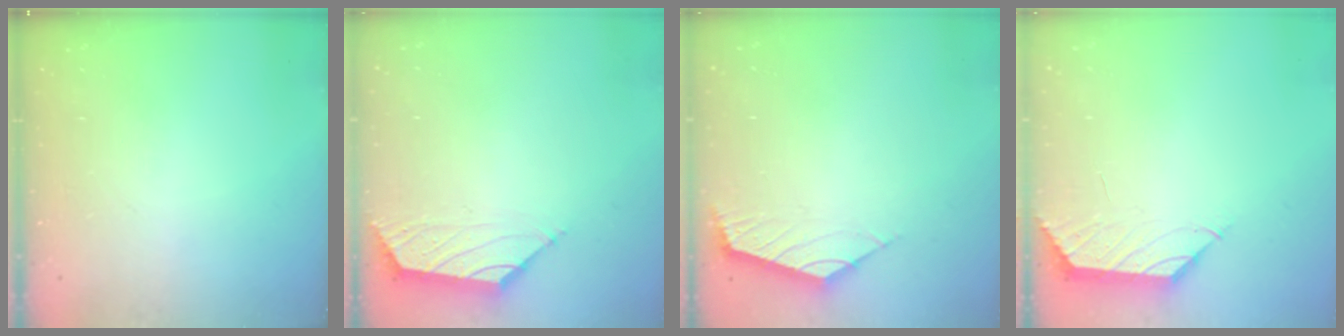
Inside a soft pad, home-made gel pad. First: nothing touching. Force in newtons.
{"total": 0.8, "press": 0.5, "slide": 0.6}
{"total": 2.3, "press": 2.3, "slide": 0.6}
{"total": 1.0, "press": 0.8, "slide": 0.5}